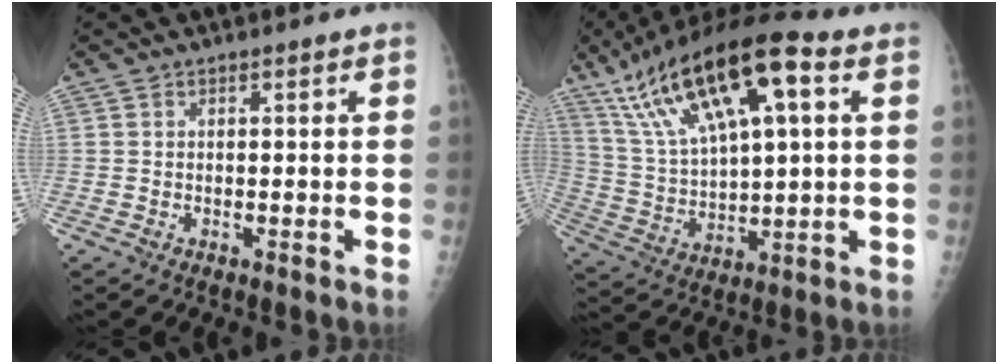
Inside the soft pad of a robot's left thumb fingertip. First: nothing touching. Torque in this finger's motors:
{"motor_torque": [0.93, 1.10, 1.38, -1.39, 0.38]}